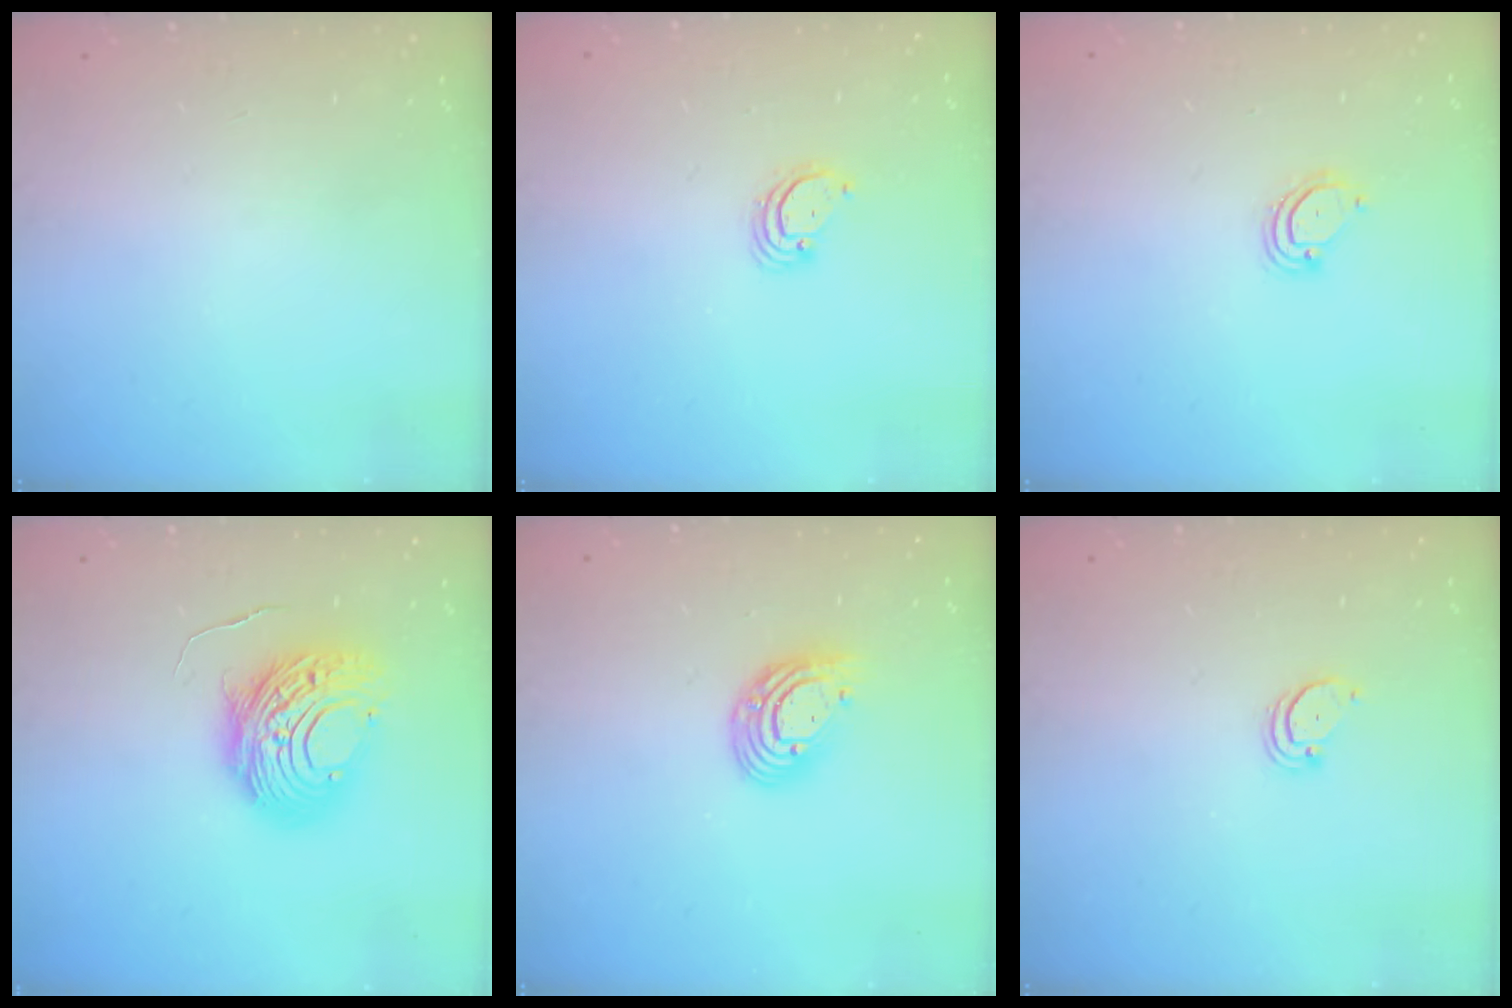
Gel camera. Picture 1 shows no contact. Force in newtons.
{"total": 2.9, "press": 2.9, "slide": 0.3}
{"total": 4.4, "press": 4.4, "slide": 0.3}
{"total": 12.3, "press": 12.2, "slide": 0.9}
{"total": 9.4, "press": 9.4, "slide": 0.8}
{"total": 2.0, "press": 2.0, "slide": 0.2}